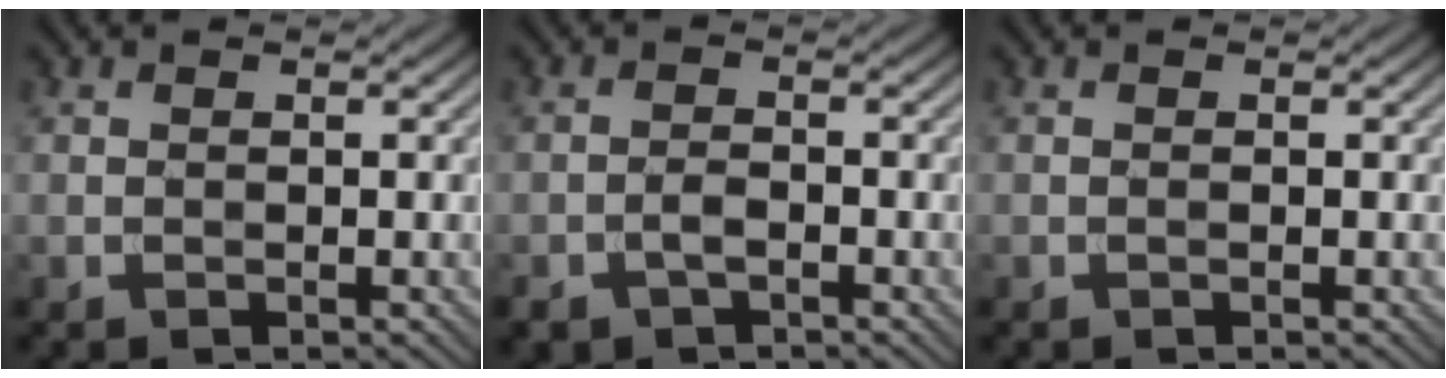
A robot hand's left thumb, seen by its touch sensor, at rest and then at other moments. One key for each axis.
{"total": 2.7, "fx": -1.5, "fy": 1.5, "fz": 1.6, "tx": -0.034, "ty": 0.000, "tz": -0.032}
{"total": 0.0}